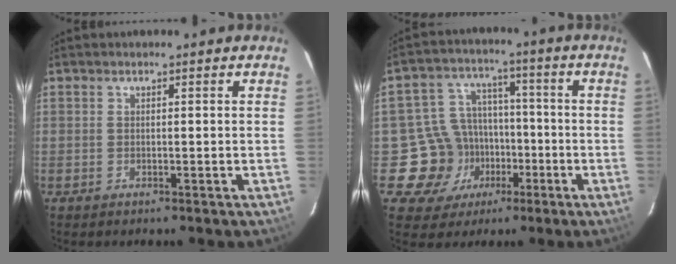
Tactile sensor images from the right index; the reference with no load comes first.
{"total": 11.5, "force": [-4.2, 10.5, 2.2], "torque": [-0.060, 0.044, -0.048]}